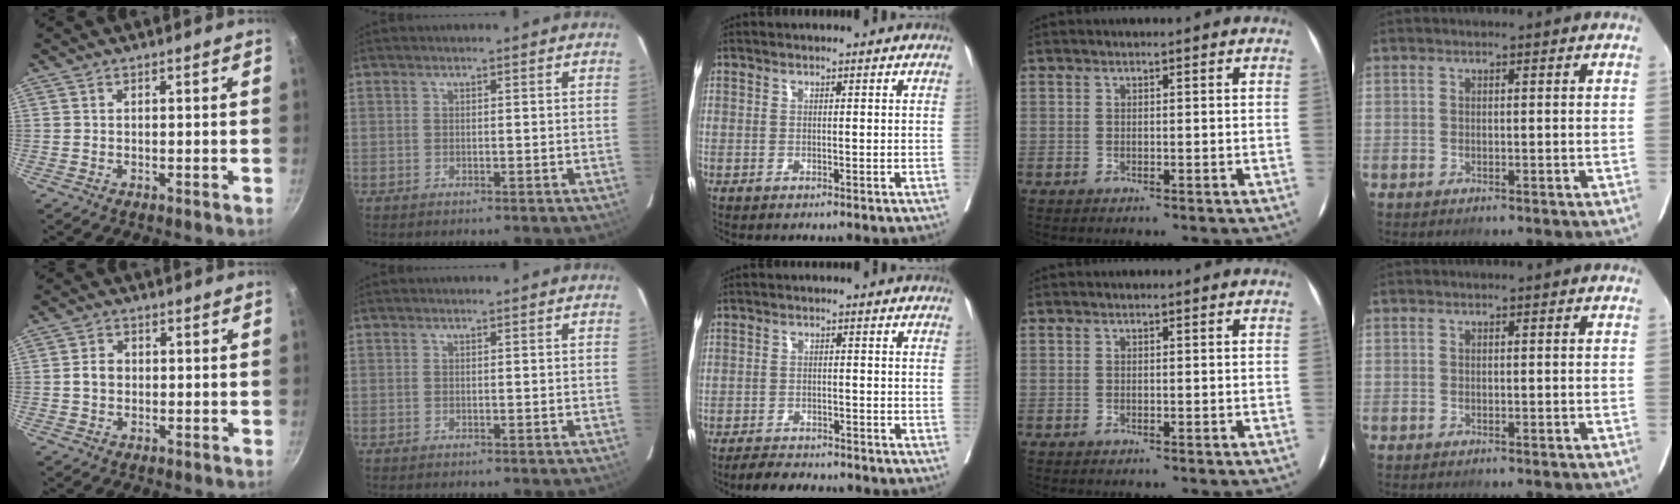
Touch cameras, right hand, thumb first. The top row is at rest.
{"thumb": {"total": 3.1, "force": [-0.1, 2.5, 1.8], "torque": [-0.028, 0.009, -0.006]}, "middle": {"total": 4.9, "force": [-4.6, 1.2, 1.4], "torque": [-0.023, -0.011, -0.074]}}